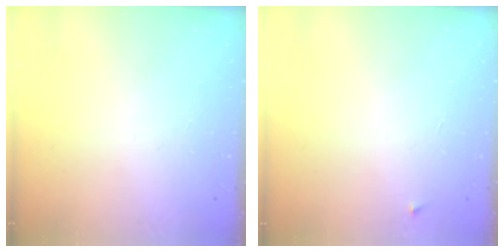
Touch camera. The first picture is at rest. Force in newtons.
{"total": 2.3, "press": 2.3, "slide": 0.3}